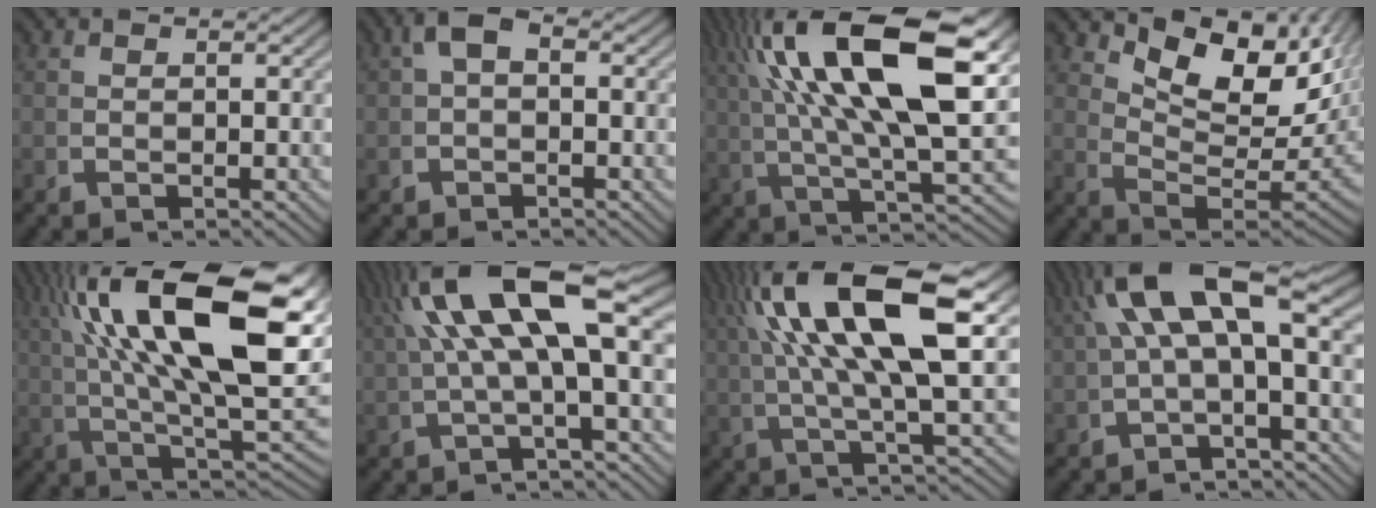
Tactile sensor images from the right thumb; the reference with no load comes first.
{"total": 2.3, "force": [0.3, 1.2, 1.9], "torque": [-0.040, 0.002, 0.009]}
{"total": 13.7, "force": [3.0, 5.5, 12.1], "torque": [-0.217, -0.012, 0.061]}
{"total": 11.8, "force": [2.9, 6.5, 9.4], "torque": [-0.152, -0.020, 0.058]}
{"total": 17.3, "force": [2.8, 7.9, 15.2], "torque": [-0.253, -0.026, 0.067]}
{"total": 8.7, "force": [2.2, 2.7, 7.9], "torque": [-0.142, 0.021, 0.038]}
{"total": 12.6, "force": [3.4, 4.5, 11.3], "torque": [-0.209, -0.001, 0.062]}
{"total": 6.4, "force": [0.8, 2.4, 5.9], "torque": [-0.109, 0.008, 0.020]}